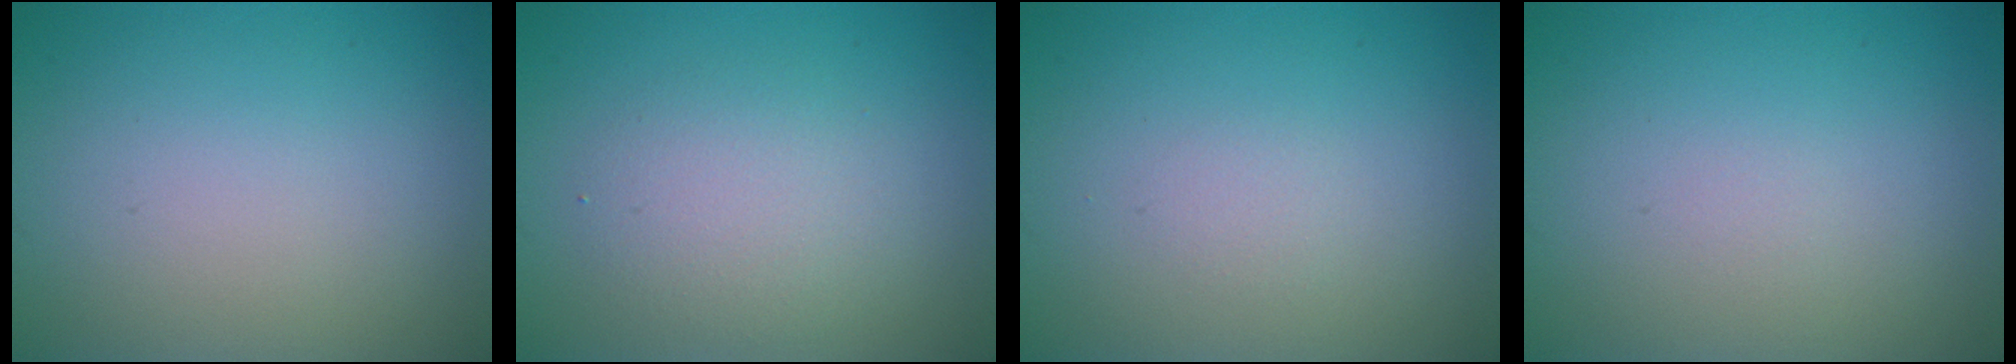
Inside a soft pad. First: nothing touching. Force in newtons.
{"total": 2.9, "press": 2.9, "slide": 0.2}
{"total": 0.6, "press": 0.6, "slide": 0.1}
{"total": 0.0}